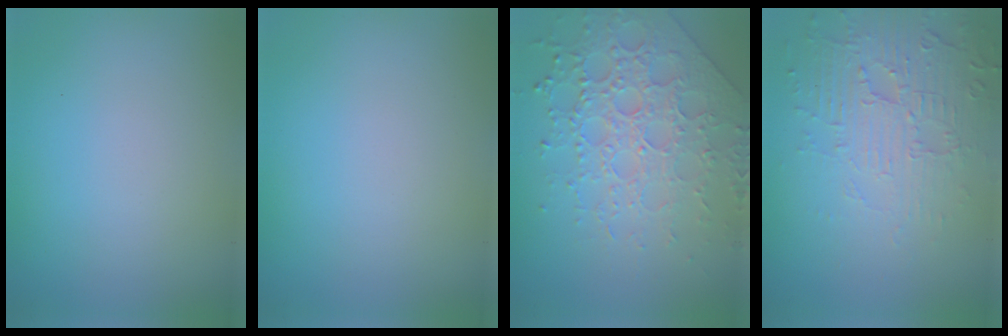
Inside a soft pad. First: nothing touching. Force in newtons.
{"total": 0.0}
{"total": 5.7, "press": 5.0, "slide": 2.8}
{"total": 5.5, "press": 3.7, "slide": 4.1}